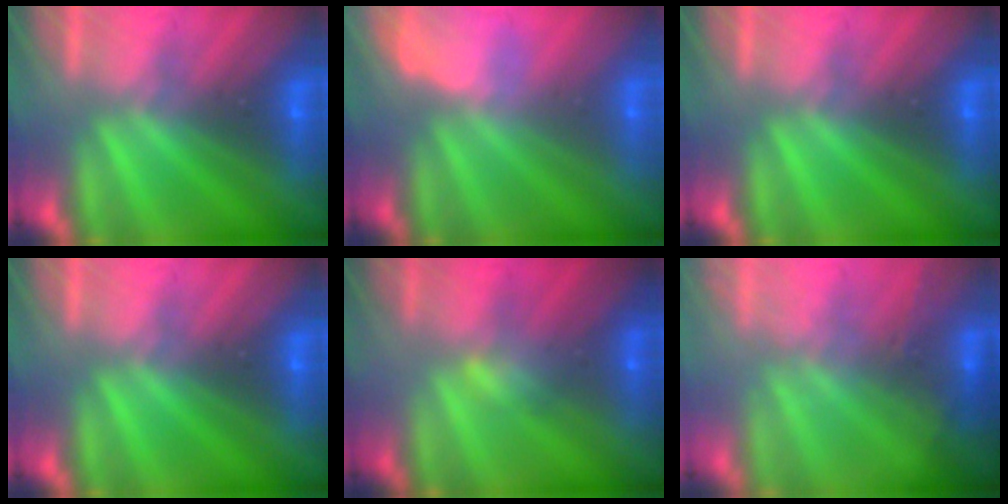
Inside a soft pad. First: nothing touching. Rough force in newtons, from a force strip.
{"total": 2.9}
{"total": 0.0}
{"total": 0.0}
{"total": 2.6}
{"total": 2.7}